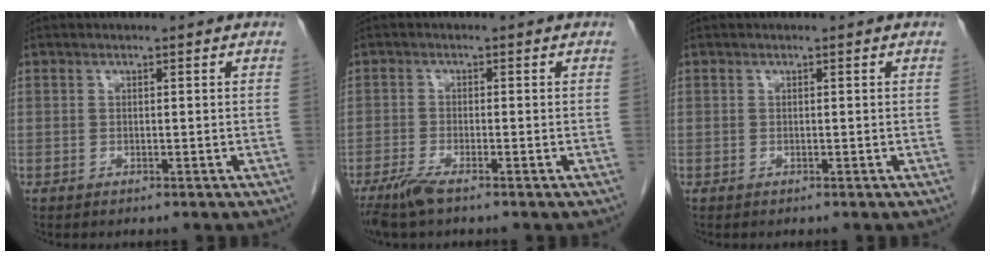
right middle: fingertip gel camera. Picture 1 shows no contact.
{"total": 3.4, "force": [-2.5, 0.2, 2.3], "torque": [-0.053, -0.010, -0.053]}
{"total": 0.0}